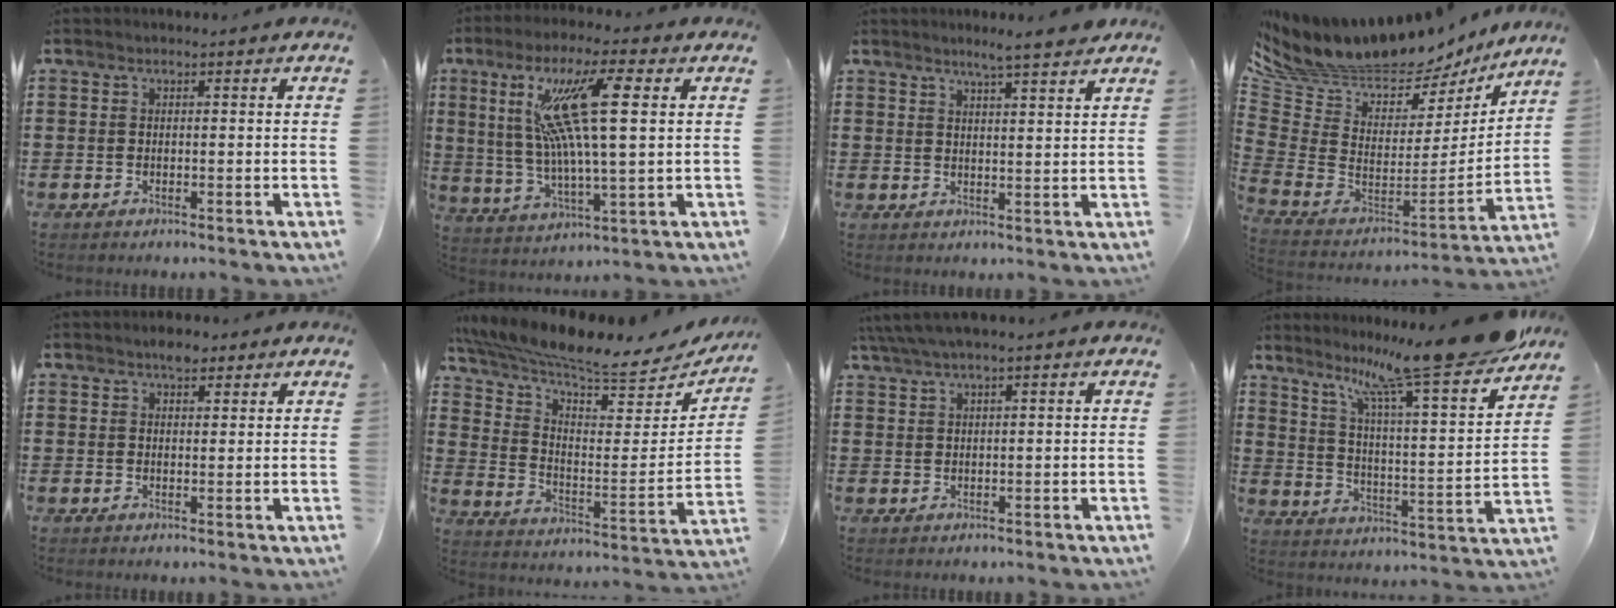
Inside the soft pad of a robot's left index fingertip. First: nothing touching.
{"total": 14.2, "force": [5.5, 2.3, 12.9], "torque": [-0.277, -0.005, 0.085]}
{"total": 3.8, "force": [3.6, -0.3, 1.4], "torque": [-0.038, -0.009, 0.063]}
{"total": 7.5, "force": [6.7, 2.5, 2.2], "torque": [-0.076, -0.068, 0.114]}
{"total": 2.8, "force": [2.3, 1.2, 1.1], "torque": [-0.018, 0.003, 0.039]}
{"total": 7.9, "force": [7.0, 0.6, 3.6], "torque": [-0.096, -0.063, 0.115]}
{"total": 2.4, "force": [1.6, 0.1, 1.9], "torque": [-0.037, 0.003, 0.029]}
{"total": 15.5, "force": [13.2, 0.7, 8.1], "torque": [-0.143, -0.091, 0.210]}